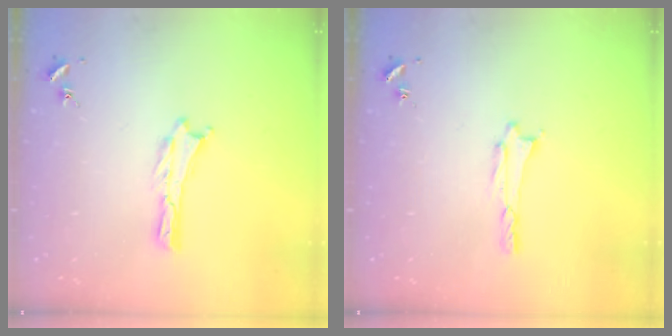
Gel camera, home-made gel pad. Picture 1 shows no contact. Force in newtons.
{"total": 0.7, "press": 0.7, "slide": 0.1}